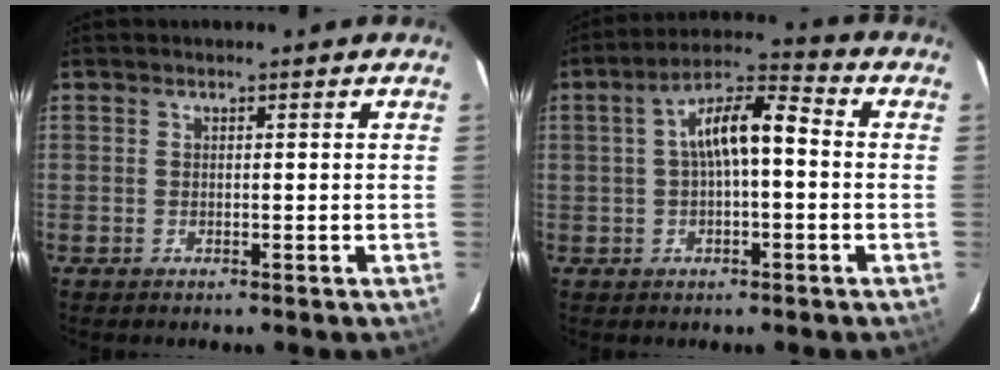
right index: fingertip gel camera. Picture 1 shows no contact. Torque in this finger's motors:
{"motor_torque": [1.17, 0.14, 0.73, 0.14]}